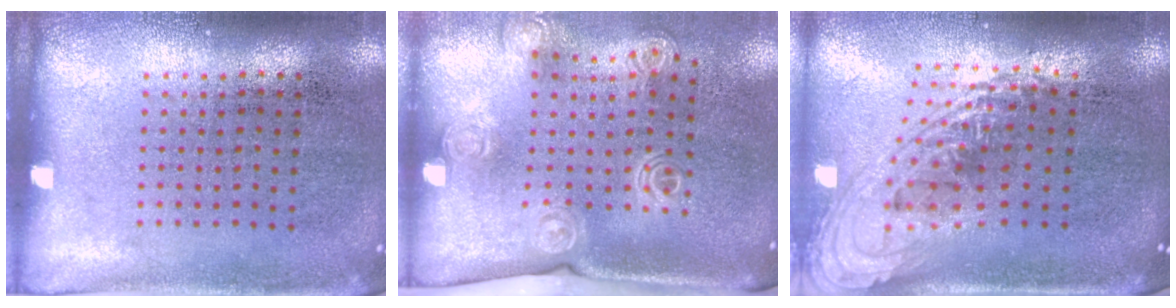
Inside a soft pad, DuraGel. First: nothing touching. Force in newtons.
{"total": 1.8, "press": 1.5, "slide": 1.1}
{"total": 2.2, "press": 1.6, "slide": 1.4}